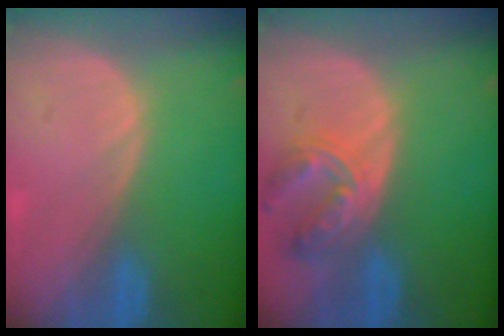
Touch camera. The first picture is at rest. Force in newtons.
{"total": 7.6, "press": 6.6, "slide": 3.6}